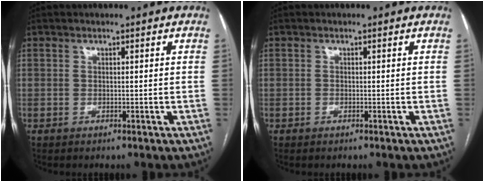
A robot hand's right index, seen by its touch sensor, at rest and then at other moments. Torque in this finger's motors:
{"motor_torque": [0.00, -0.02, 0.03, 0.01]}